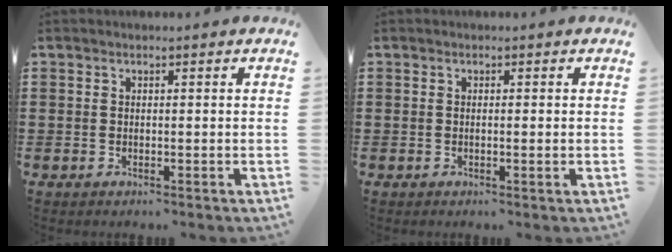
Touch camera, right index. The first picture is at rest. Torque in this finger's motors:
{"motor_torque": [-0.28, 0.32, 0.05, -0.01]}